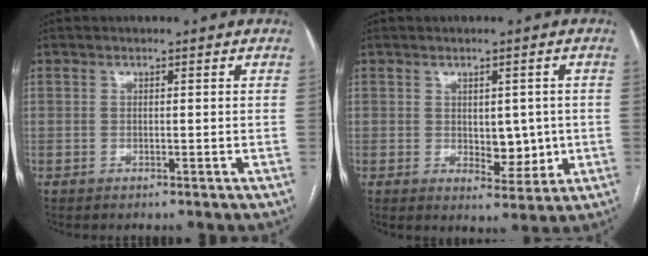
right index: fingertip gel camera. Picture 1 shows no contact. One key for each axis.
{"total": 8.2, "fx": 0.1, "fy": 4.6, "fz": 6.8, "tx": -0.079, "ty": 0.000, "tz": 0.019}